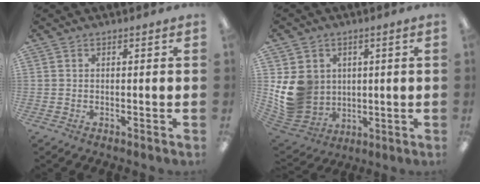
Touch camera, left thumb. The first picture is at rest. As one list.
[{"total": 12.6, "force": [1.7, 11.4, 5.0], "torque": [-0.122, -0.007, 0.041]}]